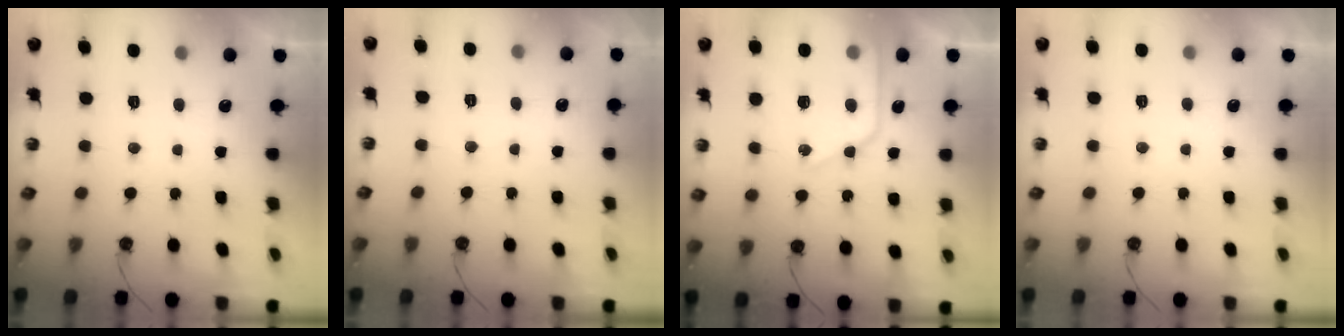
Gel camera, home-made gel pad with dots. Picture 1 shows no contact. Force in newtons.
{"total": 5.3, "press": 5.2, "slide": 0.8}
{"total": 17.3, "press": 17.2, "slide": 1.5}
{"total": 2.5, "press": 2.5, "slide": 0.4}